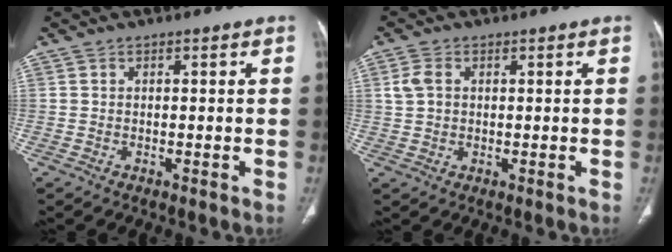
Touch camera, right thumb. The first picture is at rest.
{"total": 3.4, "force": [0.8, 2.5, 2.2], "torque": [-0.051, 0.007, 0.019]}